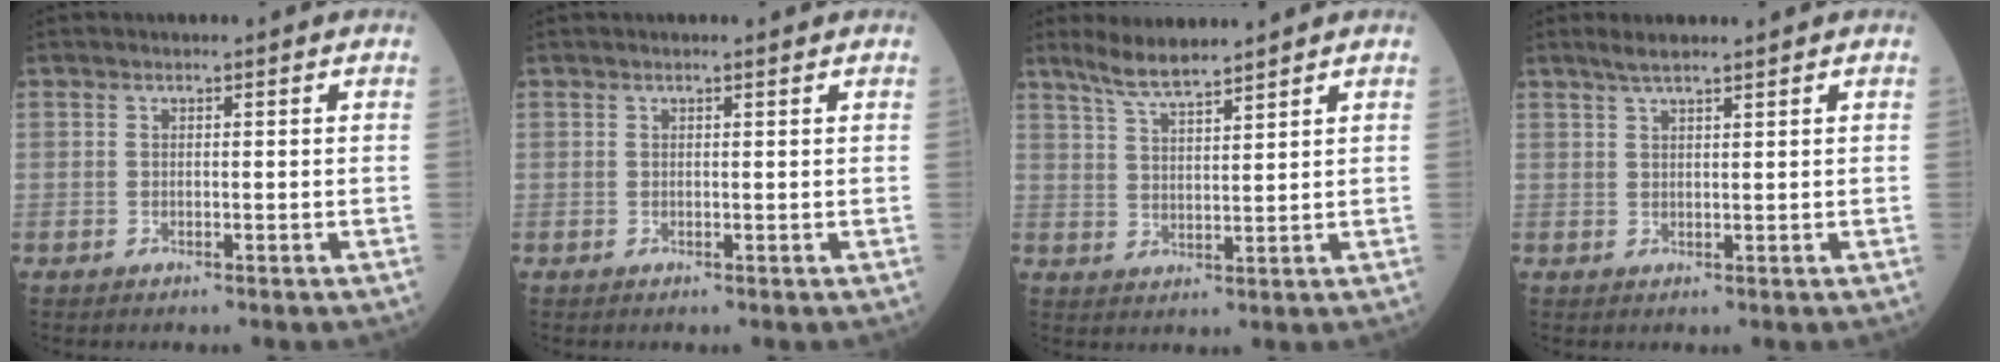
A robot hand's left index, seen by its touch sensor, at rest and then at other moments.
{"total": 1.1, "force": [1.0, 0.0, 0.5], "torque": [-0.010, 0.007, 0.016]}
{"total": 5.8, "force": [5.1, 0.4, 2.7], "torque": [-0.065, 0.006, 0.105]}
{"total": 3.6, "force": [3.0, 0.2, 2.0], "torque": [-0.039, 0.017, 0.056]}